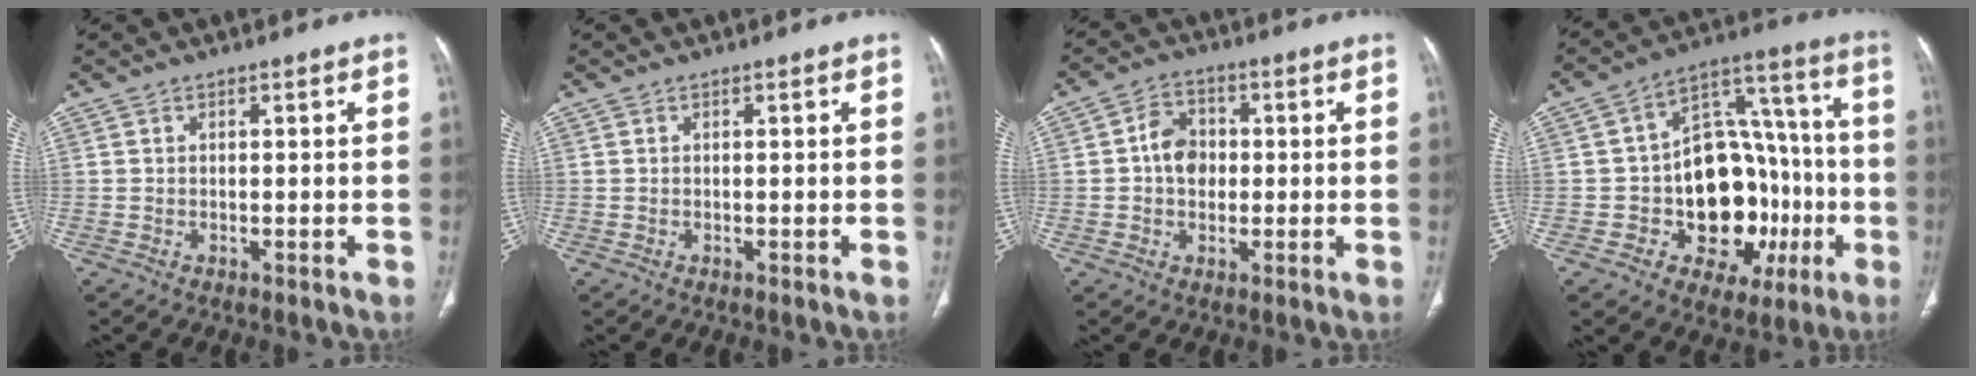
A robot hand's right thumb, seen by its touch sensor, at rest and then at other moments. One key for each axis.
{"total": 0.0}
{"total": 6.4, "fx": 0.1, "fy": 5.0, "fz": 4.0, "tx": -0.045, "ty": 0.012, "tz": -0.005}
{"total": 23.2, "fx": -4.9, "fy": 15.7, "fz": 16.4, "tx": -0.170, "ty": 0.046, "tz": -0.055}